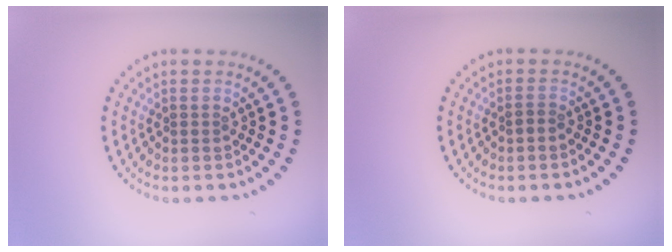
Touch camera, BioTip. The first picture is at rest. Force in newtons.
{"total": 0.8, "press": 0.7, "slide": 0.3}